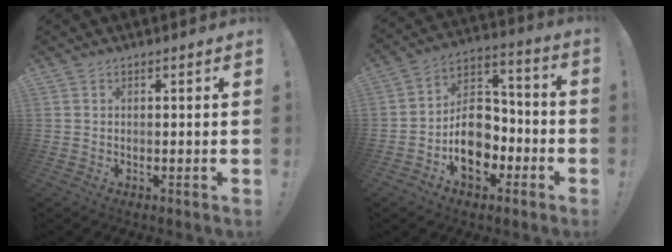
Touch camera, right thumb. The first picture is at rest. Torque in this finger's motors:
{"motor_torque": [2.17, 1.53, 0.12, -0.13, 0.08]}